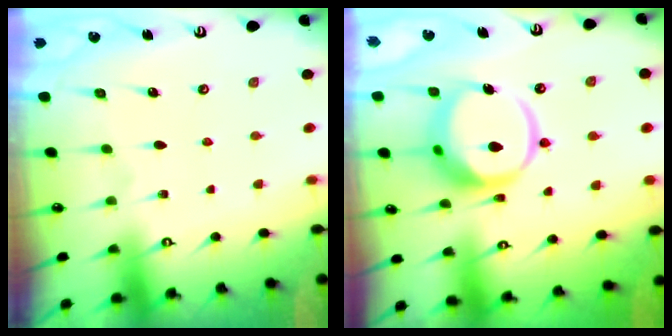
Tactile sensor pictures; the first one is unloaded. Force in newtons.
{"total": 13.8, "press": 13.7, "slide": 1.7}